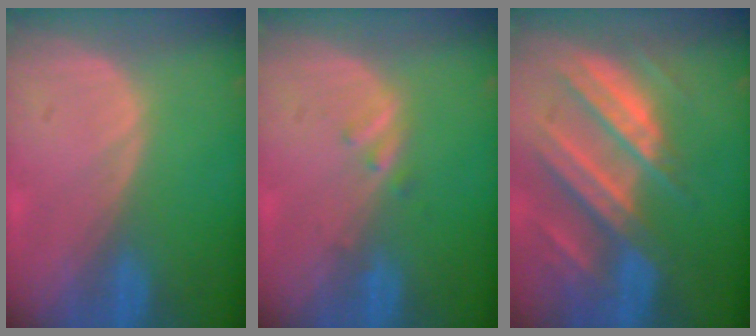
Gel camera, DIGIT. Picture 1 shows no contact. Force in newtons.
{"total": 1.4, "press": 1.4, "slide": 0.2}
{"total": 10.6, "press": 9.3, "slide": 5.0}